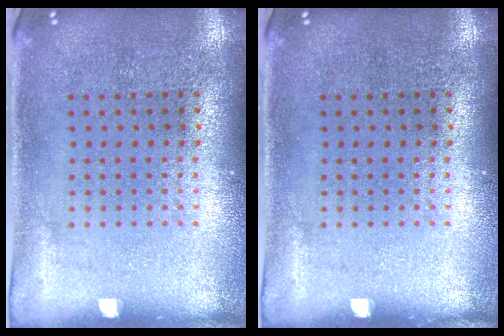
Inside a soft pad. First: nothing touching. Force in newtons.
{"total": 0.0}